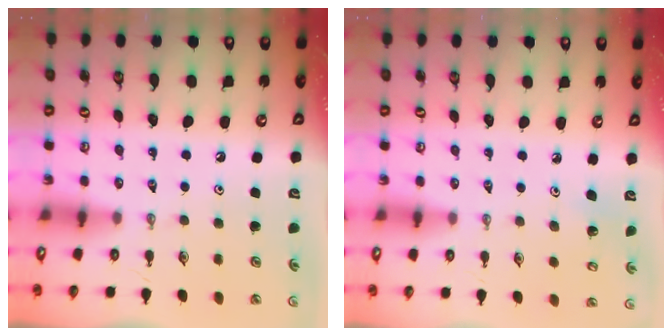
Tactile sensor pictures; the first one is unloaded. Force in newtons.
{"total": 3.0, "press": 3.0, "slide": 0.2}